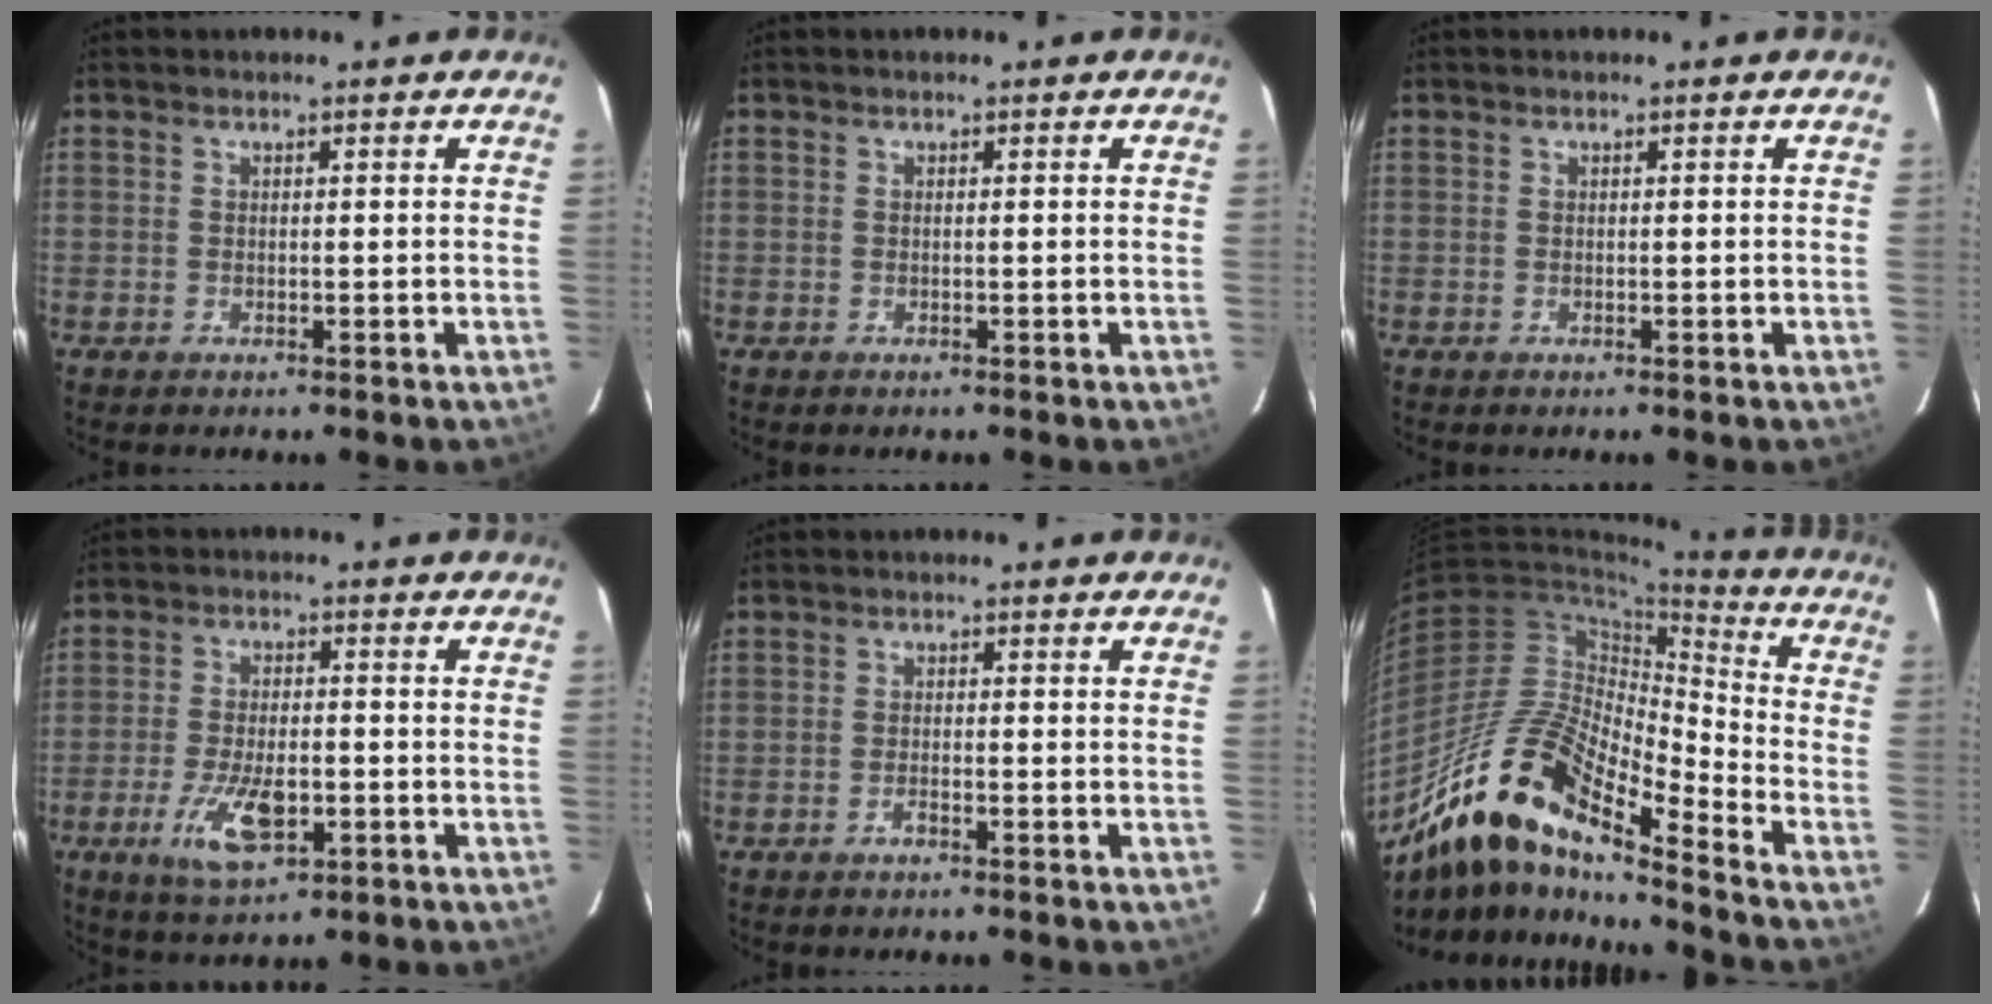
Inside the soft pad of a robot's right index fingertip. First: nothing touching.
{"total": 0.0}
{"total": 0.0}
{"total": 8.2, "force": [-3.0, 3.0, 7.0], "torque": [-0.139, -0.010, -0.046]}
{"total": 1.0, "force": [-0.8, 0.2, 0.7], "torque": [-0.015, 0.001, -0.014]}
{"total": 17.9, "force": [-12.2, 4.1, 12.3], "torque": [-0.234, 0.014, -0.216]}